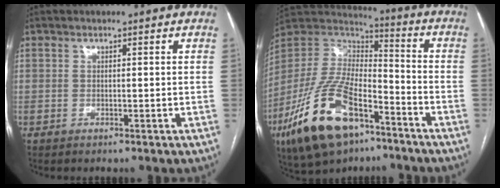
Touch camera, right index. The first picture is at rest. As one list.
[{"total": 20.6, "force": [-11.5, 8.5, 14.8], "torque": [-0.327, -0.012, -0.208]}]